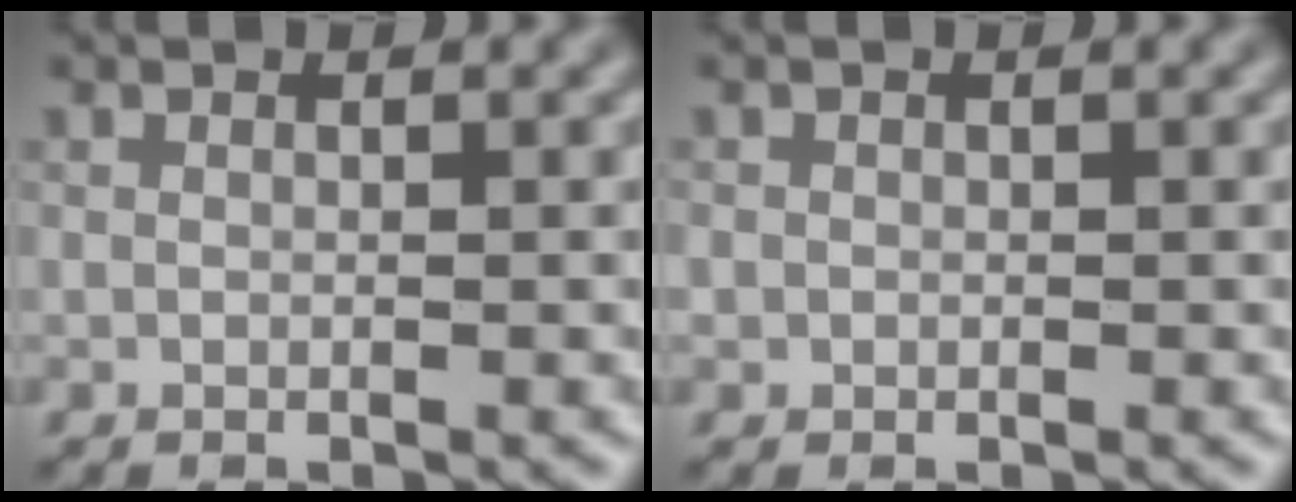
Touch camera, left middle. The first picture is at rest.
{"total": 0.9, "force": [-0.4, -0.4, -0.7], "torque": [0.000, 0.005, 0.008]}